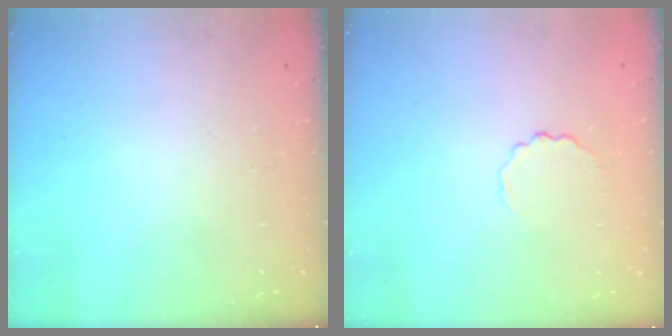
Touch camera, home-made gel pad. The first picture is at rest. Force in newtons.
{"total": 2.8, "press": 2.5, "slide": 1.1}